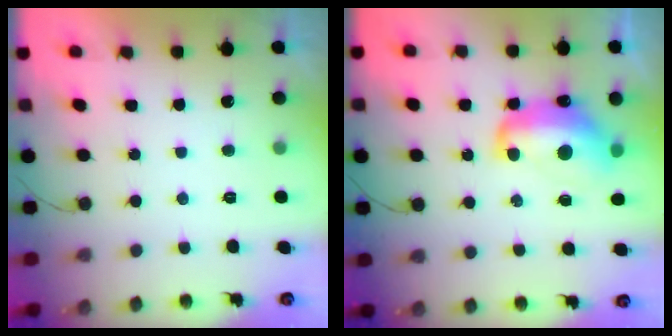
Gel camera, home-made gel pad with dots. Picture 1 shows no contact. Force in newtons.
{"total": 14.0, "press": 14.0, "slide": 1.0}